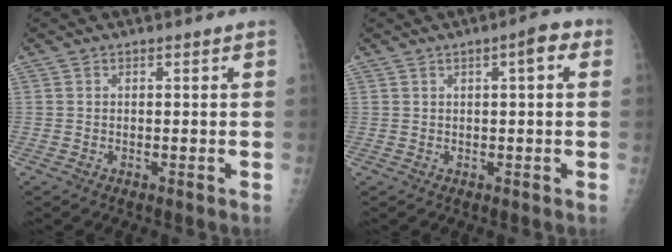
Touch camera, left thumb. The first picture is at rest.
{"total": 4.0, "force": [1.3, 1.3, 3.5], "torque": [-0.045, 0.008, 0.015]}